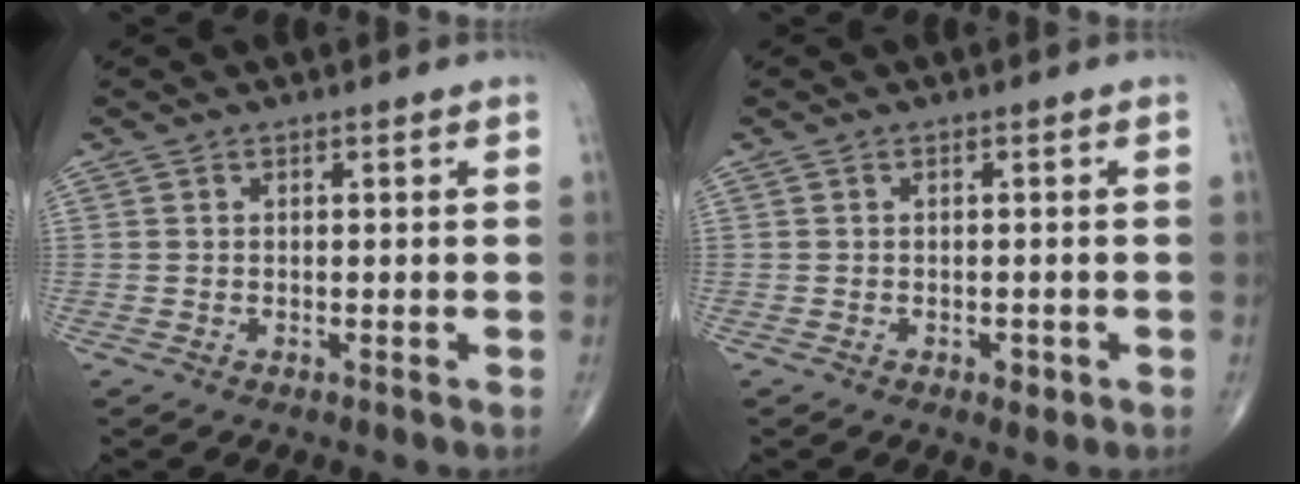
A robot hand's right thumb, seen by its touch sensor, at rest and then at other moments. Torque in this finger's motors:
{"motor_torque": [-0.17, 0.04, -0.13, -0.05, 0.00]}